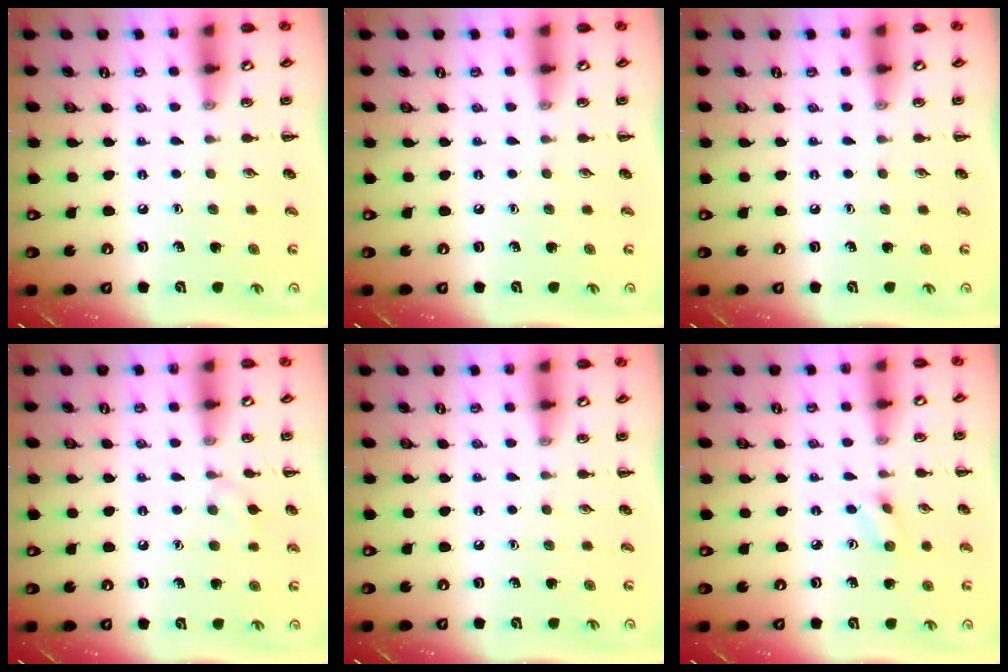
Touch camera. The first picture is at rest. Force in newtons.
{"total": 0.0}
{"total": 0.0}
{"total": 5.8, "press": 5.5, "slide": 2.0}
{"total": 0.0}
{"total": 3.4, "press": 3.2, "slide": 1.3}